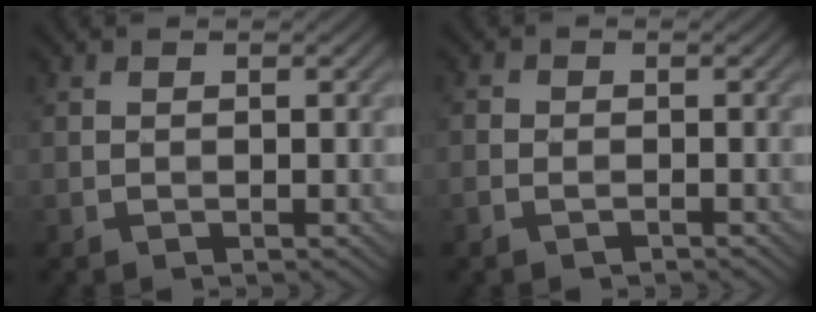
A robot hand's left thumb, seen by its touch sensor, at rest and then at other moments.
{"total": 1.5, "force": [-0.8, 1.1, 0.7], "torque": [-0.019, -0.001, -0.017]}